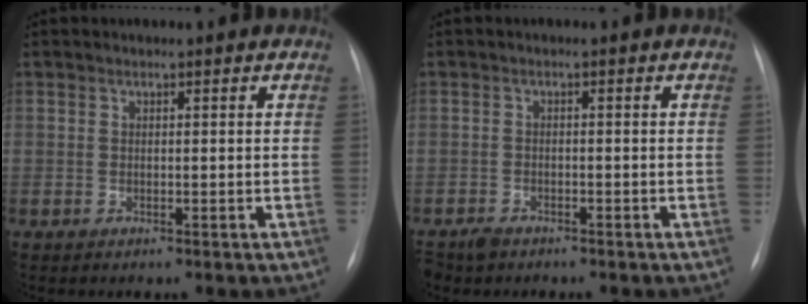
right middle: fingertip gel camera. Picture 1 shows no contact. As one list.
[{"total": 3.6, "force": [-3.0, 1.8, 0.8], "torque": [-0.014, -0.006, -0.047]}]